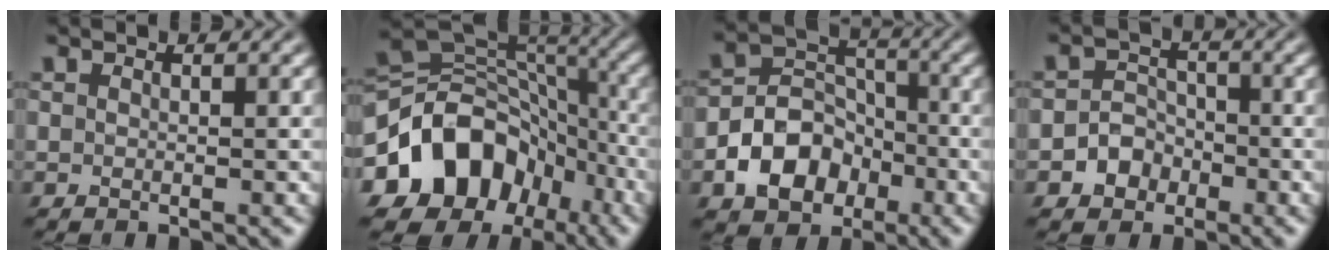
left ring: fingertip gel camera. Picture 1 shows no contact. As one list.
[{"total": 12.6, "force": [-5.2, 9.6, 6.4], "torque": [-0.122, 0.007, -0.099]}, {"total": 6.1, "force": [-2.7, 4.5, 3.0], "torque": [-0.046, 0.001, -0.056]}, {"total": 2.7, "force": [-1.1, 2.4, 0.8], "torque": [0.005, 0.007, -0.026]}]